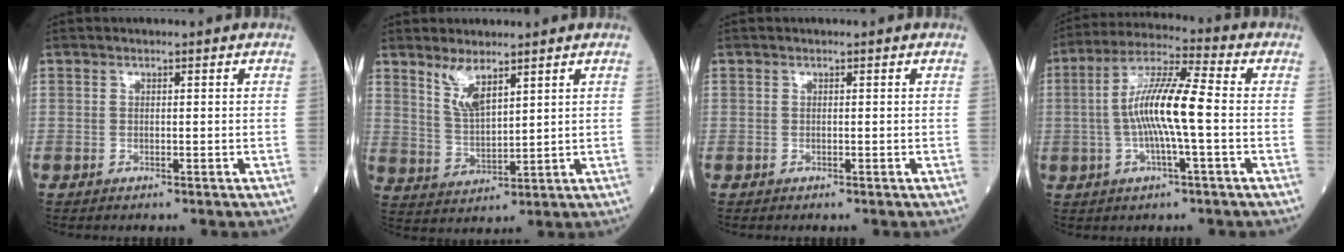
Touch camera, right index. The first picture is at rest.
{"total": 5.6, "force": [3.8, 1.4, 3.8], "torque": [-0.081, -0.009, 0.081]}
{"total": 0.0}
{"total": 11.1, "force": [-1.0, 0.9, 11.0], "torque": [-0.209, 0.012, -0.026]}